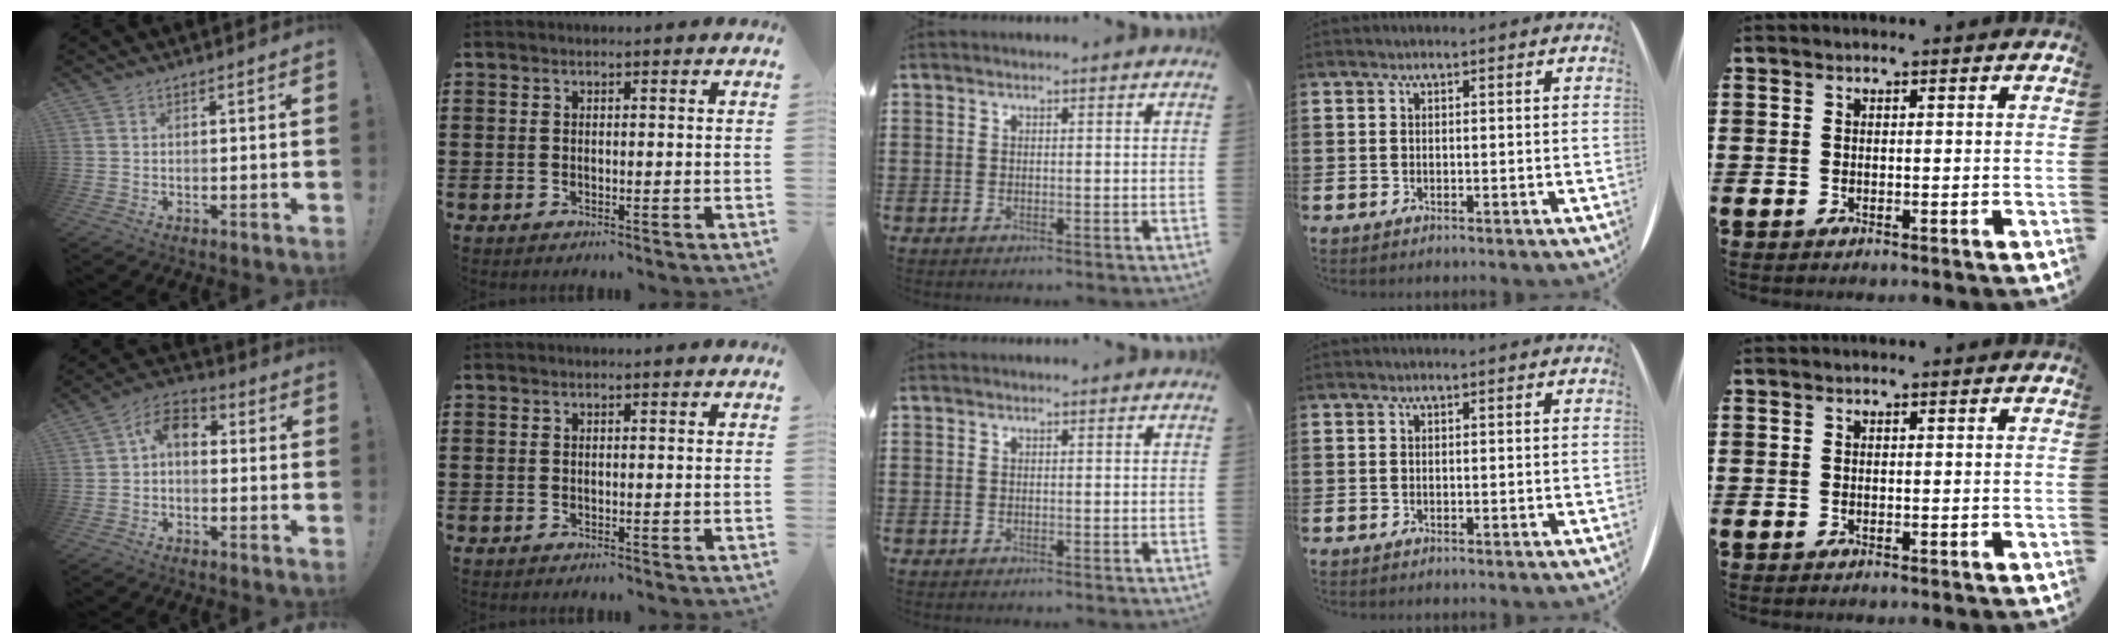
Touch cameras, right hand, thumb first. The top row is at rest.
{"thumb": {"total": 0.8, "force": [-0.4, 0.4, 0.5], "torque": [-0.009, 0.002, -0.007]}}